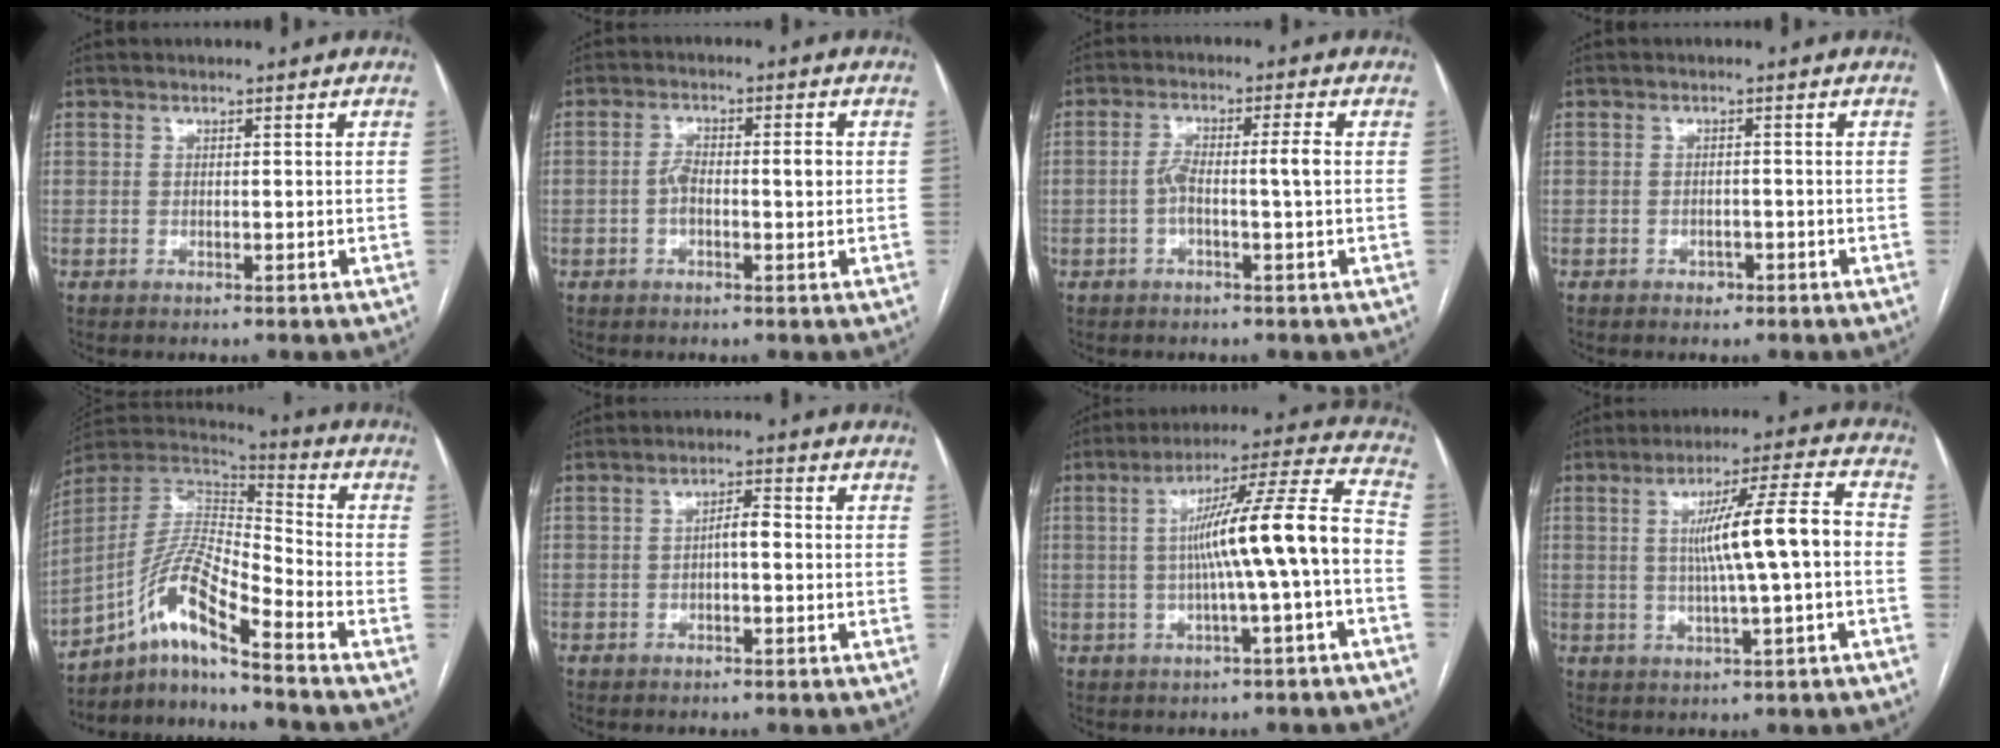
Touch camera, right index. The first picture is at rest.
{"total": 4.7, "force": [-0.2, 1.6, 4.4], "torque": [-0.084, 0.018, -0.006]}
{"total": 4.8, "force": [-0.6, 0.2, 4.8], "torque": [-0.091, 0.018, -0.008]}
{"total": 1.3, "force": [-0.8, 0.9, 0.4], "torque": [-0.005, 0.004, -0.011]}
{"total": 13.2, "force": [-8.6, 1.1, 10.0], "torque": [-0.205, 0.017, -0.158]}
{"total": 2.5, "force": [-0.3, 0.6, 2.5], "torque": [-0.039, 0.006, -0.006]}
{"total": 13.8, "force": [-1.6, -0.5, 13.7], "torque": [-0.215, 0.026, -0.027]}
{"total": 10.7, "force": [-0.1, -0.1, 10.6], "torque": [-0.172, 0.013, 0.000]}